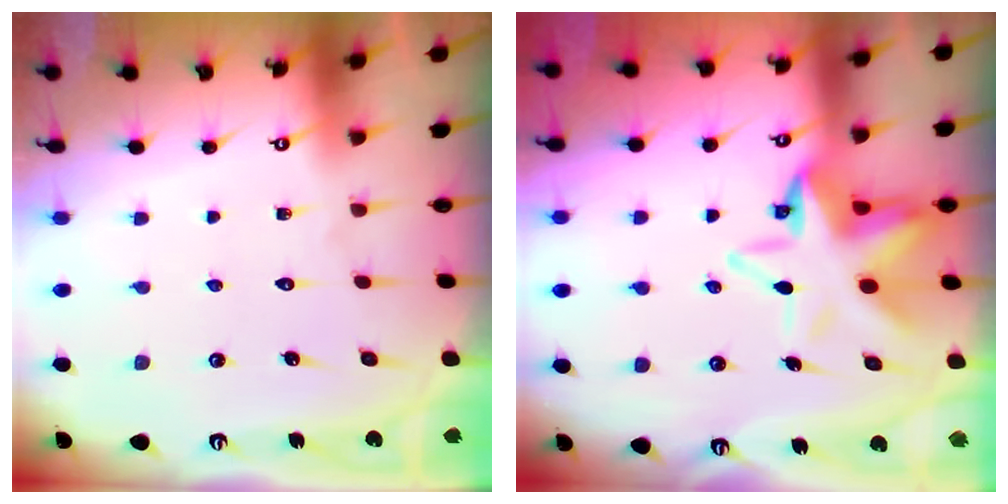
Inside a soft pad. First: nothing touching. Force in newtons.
{"total": 11.1, "press": 10.9, "slide": 2.0}